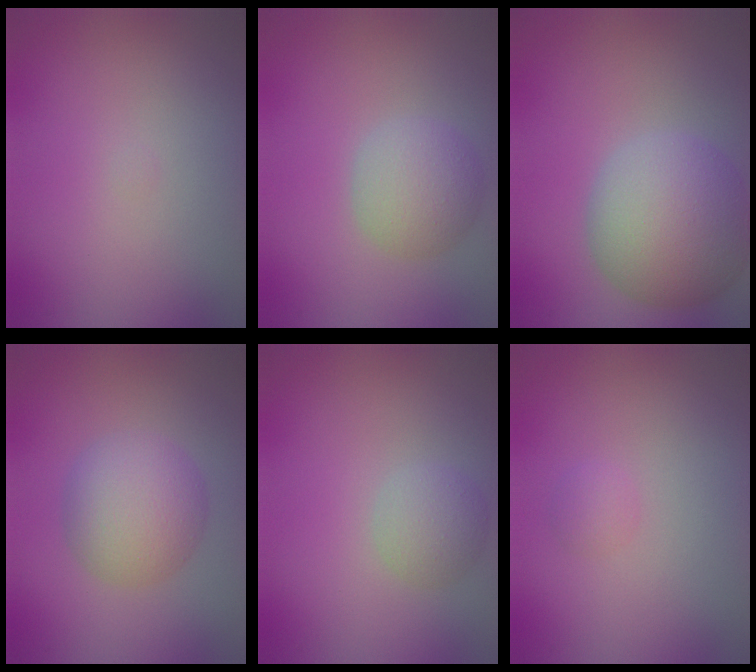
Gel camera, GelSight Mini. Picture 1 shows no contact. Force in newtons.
{"total": 3.5, "press": 3.5, "slide": 0.1}
{"total": 8.0, "press": 8.0, "slide": 0.2}
{"total": 5.1, "press": 5.1, "slide": 0.2}
{"total": 2.1, "press": 2.1, "slide": 0.1}
{"total": 0.8, "press": 0.8, "slide": 0.1}